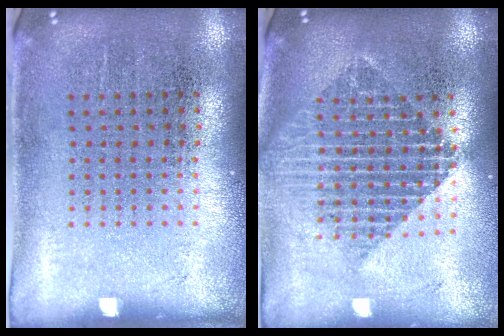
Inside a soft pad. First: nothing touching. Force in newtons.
{"total": 2.1, "press": 1.7, "slide": 1.2}